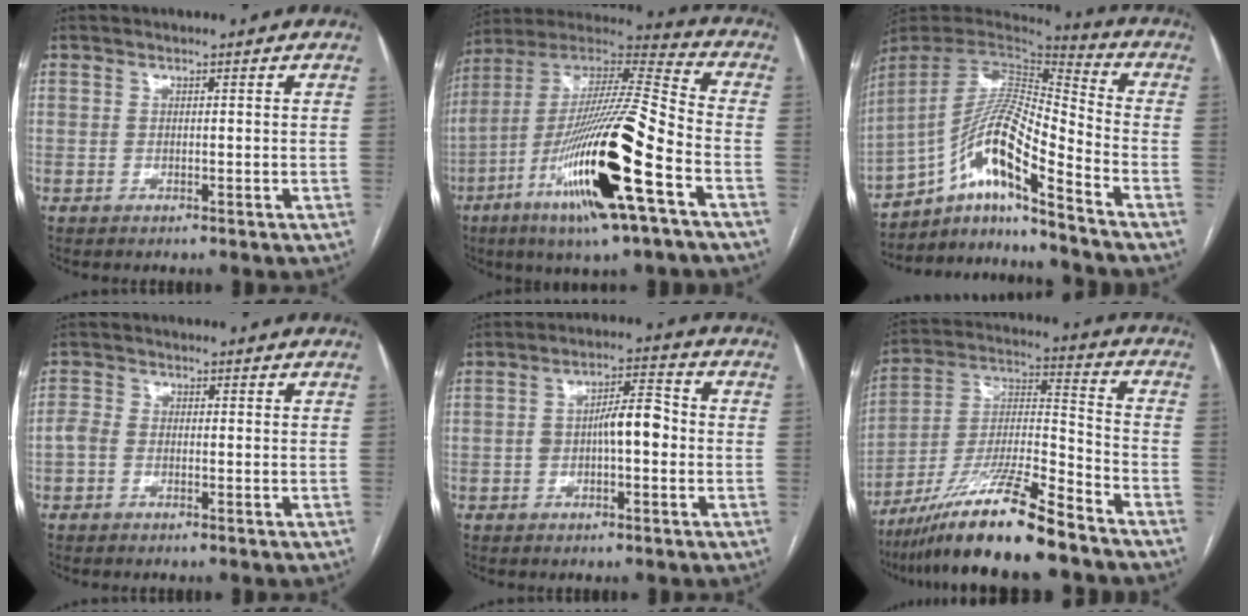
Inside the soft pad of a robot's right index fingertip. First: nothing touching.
{"total": 24.0, "force": [-9.2, 1.8, 22.2], "torque": [-0.421, -0.033, -0.166]}
{"total": 15.1, "force": [-9.7, 1.1, 11.5], "torque": [-0.215, 0.015, -0.171]}
{"total": 2.3, "force": [-0.7, 1.8, 1.3], "torque": [-0.032, 0.010, -0.017]}
{"total": 6.6, "force": [-0.6, 2.3, 6.2], "torque": [-0.109, 0.027, -0.012]}
{"total": 17.3, "force": [-13.1, 1.0, 11.2], "torque": [-0.222, -0.018, -0.236]}